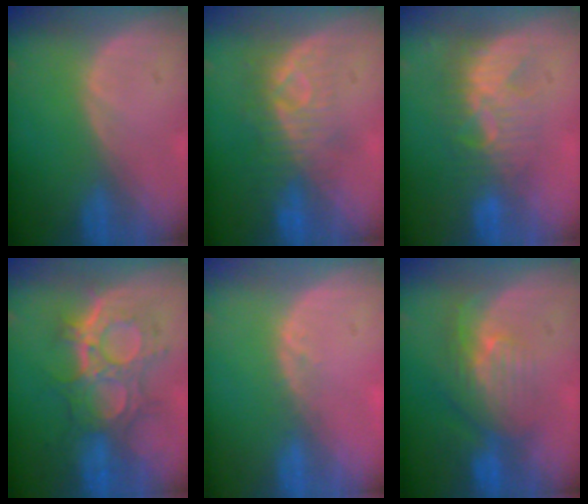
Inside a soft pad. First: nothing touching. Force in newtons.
{"total": 8.2, "press": 7.4, "slide": 3.6}
{"total": 8.9, "press": 7.7, "slide": 4.4}
{"total": 9.9, "press": 9.6, "slide": 2.6}
{"total": 1.3, "press": 1.2, "slide": 0.6}
{"total": 7.9, "press": 7.0, "slide": 3.5}